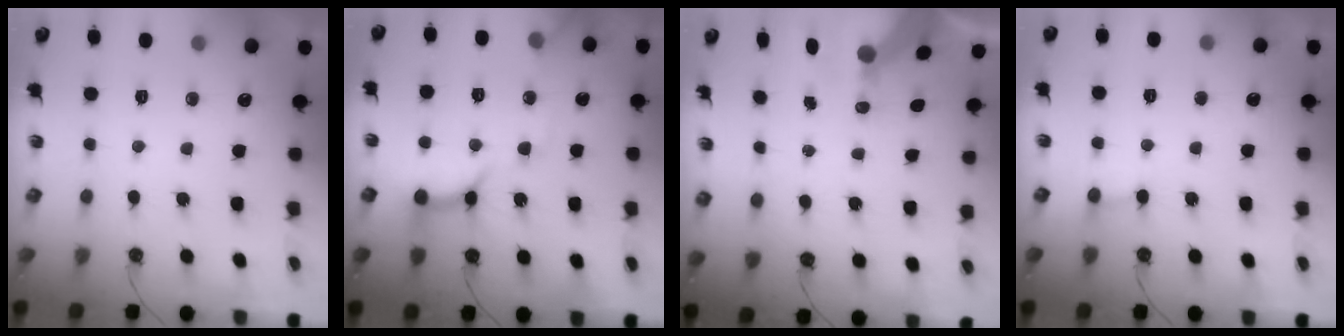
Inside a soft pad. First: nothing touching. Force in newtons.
{"total": 14.7, "press": 14.6, "slide": 1.6}
{"total": 8.4, "press": 8.3, "slide": 1.0}
{"total": 2.8, "press": 2.8, "slide": 0.3}